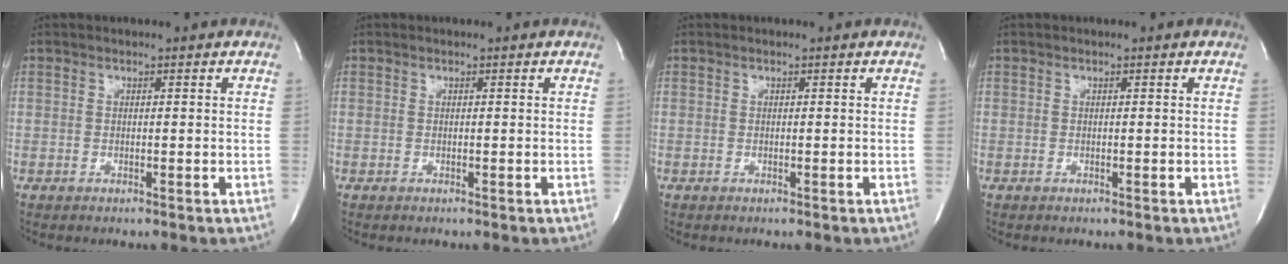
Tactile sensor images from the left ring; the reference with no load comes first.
{"total": 0.0}
{"total": 0.0}
{"total": 0.0}